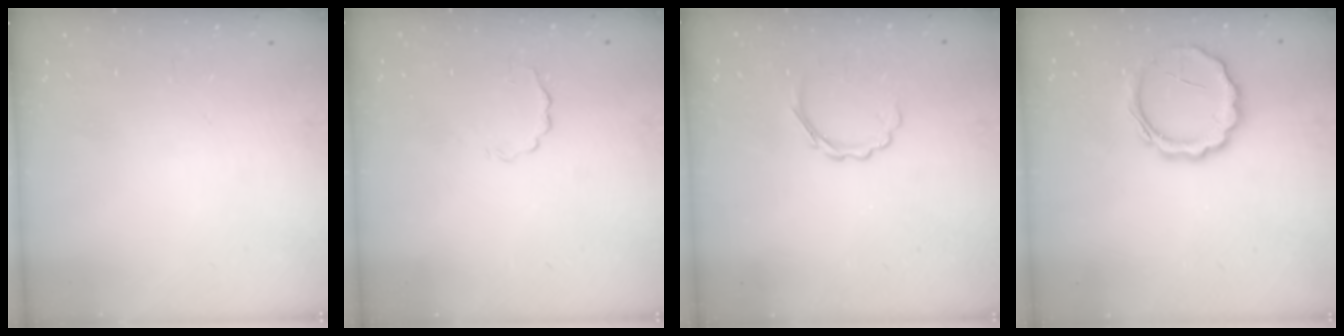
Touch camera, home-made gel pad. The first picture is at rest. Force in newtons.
{"total": 2.0, "press": 1.9, "slide": 0.7}
{"total": 4.4, "press": 4.2, "slide": 1.2}
{"total": 8.5, "press": 8.4, "slide": 0.5}